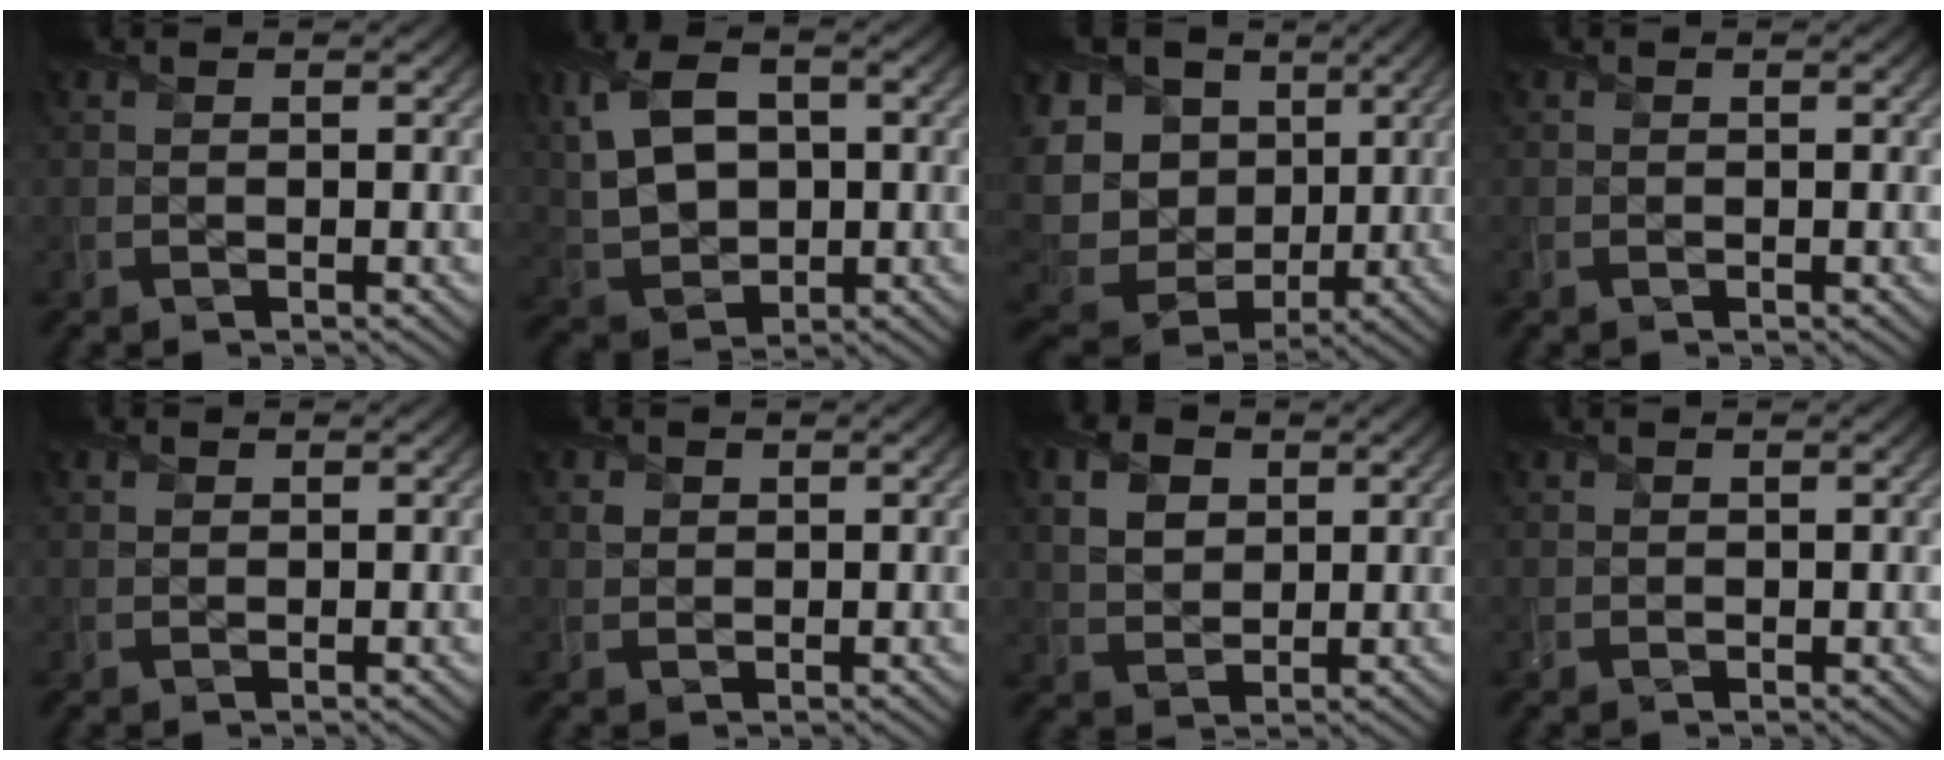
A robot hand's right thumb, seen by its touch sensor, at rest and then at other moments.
{"total": 10.2, "force": [2.1, 6.7, 7.4], "torque": [-0.186, 0.006, 0.036]}
{"total": 20.9, "force": [3.4, 17.9, 10.2], "torque": [-0.298, 0.014, 0.069]}
{"total": 0.6, "force": [-0.2, 0.5, 0.1], "torque": [-0.003, -0.005, -0.007]}
{"total": 0.8, "force": [0.6, 0.5, 0.2], "torque": [-0.007, -0.001, 0.012]}
{"total": 1.4, "force": [0.7, 1.2, 0.3], "torque": [-0.009, -0.002, 0.014]}
{"total": 5.1, "force": [2.0, 3.6, 3.0], "torque": [-0.074, 0.003, 0.038]}
{"total": 0.8, "force": [0.5, 0.6, 0.1], "torque": [-0.005, -0.002, 0.011]}